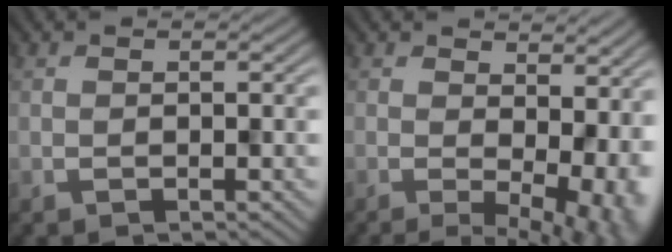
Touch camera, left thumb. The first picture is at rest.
{"total": 8.1, "force": [0.4, 3.5, 7.3], "torque": [-0.086, -0.009, 0.033]}